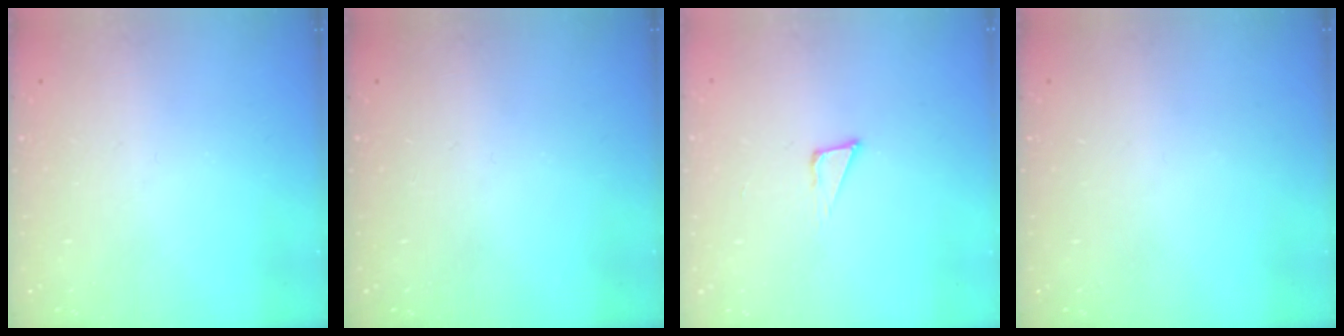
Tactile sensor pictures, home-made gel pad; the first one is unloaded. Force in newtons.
{"total": 0.0}
{"total": 3.3, "press": 3.2, "slide": 0.8}
{"total": 0.0}